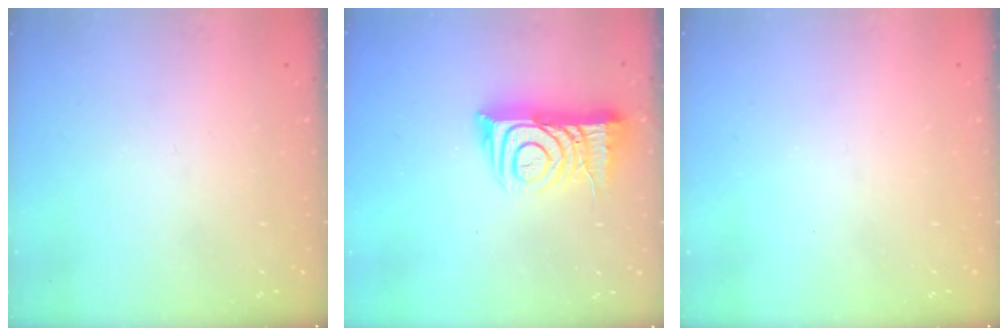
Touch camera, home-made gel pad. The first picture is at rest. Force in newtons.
{"total": 12.1, "press": 12.0, "slide": 0.9}
{"total": 0.0}